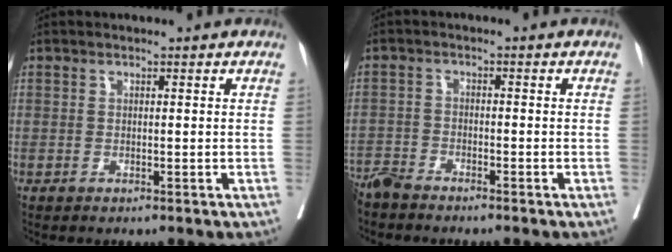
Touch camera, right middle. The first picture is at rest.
{"total": 4.3, "force": [-4.1, 0.5, 1.1], "torque": [-0.012, -0.013, -0.080]}